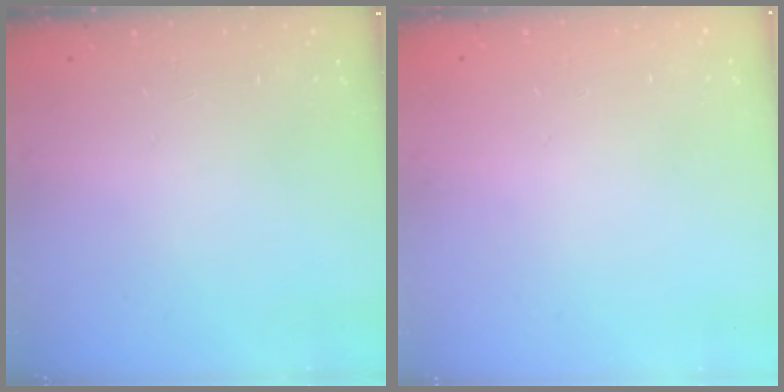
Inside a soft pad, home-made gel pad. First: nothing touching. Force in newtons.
{"total": 0.0}